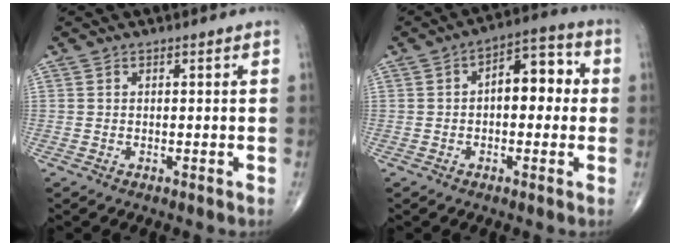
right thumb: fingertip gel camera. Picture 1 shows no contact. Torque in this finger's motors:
{"motor_torque": [0.89, 1.37, 0.59, -0.13, 0.04]}